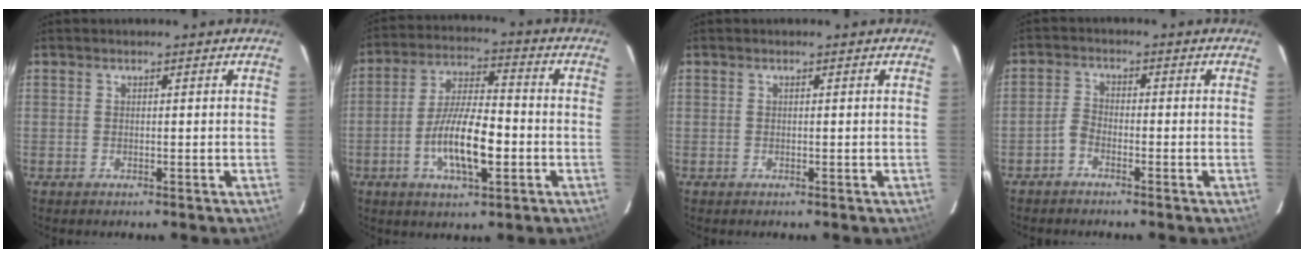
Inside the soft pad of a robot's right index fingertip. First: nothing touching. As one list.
[{"total": 11.7, "force": [-3.3, 3.6, 10.6], "torque": [-0.207, -0.001, -0.060]}, {"total": 0.0}, {"total": 2.3, "force": [-1.8, 1.1, 0.9], "torque": [-0.024, 0.006, -0.039]}]